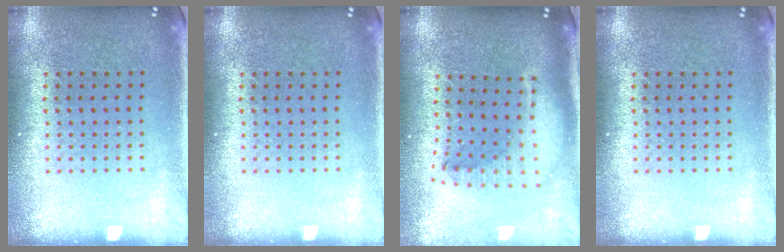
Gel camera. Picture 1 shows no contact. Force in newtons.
{"total": 0.0}
{"total": 2.3, "press": 1.7, "slide": 1.5}
{"total": 0.0}